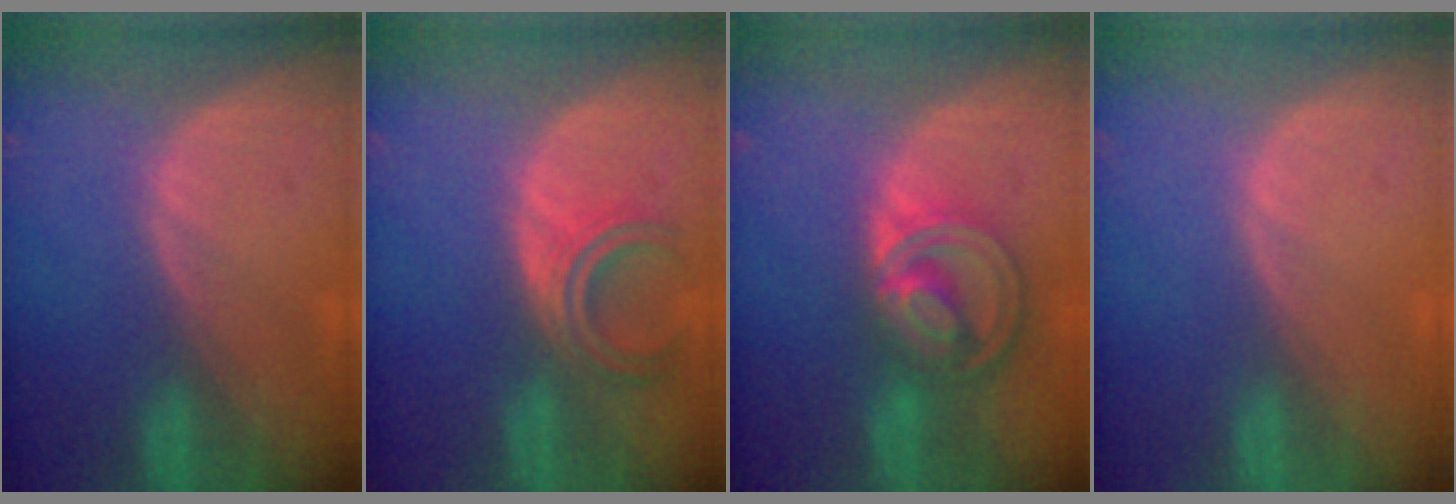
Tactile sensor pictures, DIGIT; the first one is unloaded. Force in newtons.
{"total": 4.7, "press": 4.7, "slide": 0.4}
{"total": 8.8, "press": 7.4, "slide": 4.7}
{"total": 0.0}